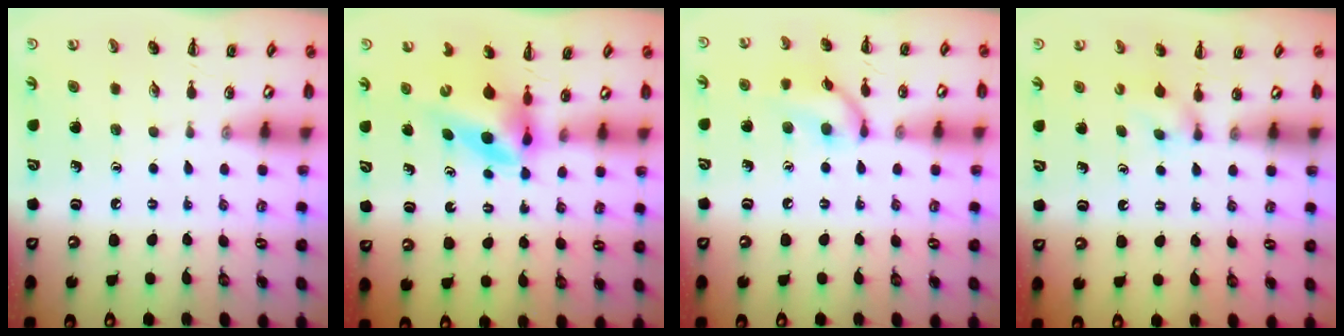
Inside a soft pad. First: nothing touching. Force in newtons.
{"total": 5.9, "press": 5.7, "slide": 1.3}
{"total": 11.0, "press": 11.0, "slide": 0.6}
{"total": 2.7, "press": 2.4, "slide": 1.2}